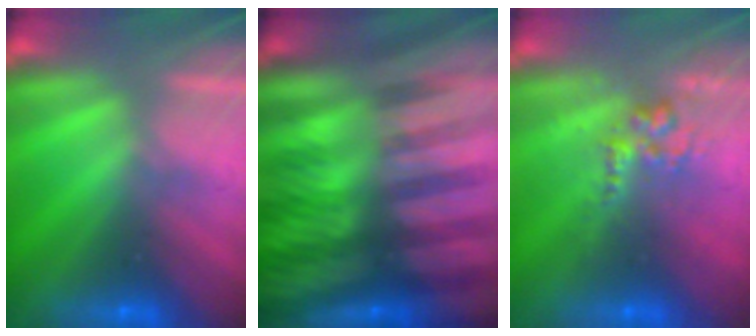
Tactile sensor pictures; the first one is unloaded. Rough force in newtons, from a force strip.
{"total": 6.5}
{"total": 2.6}